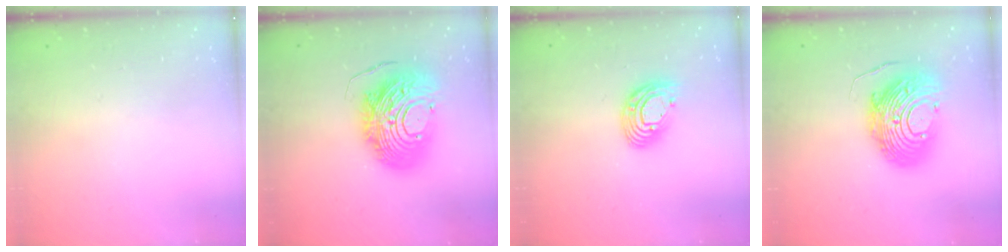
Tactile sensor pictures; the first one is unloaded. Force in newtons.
{"total": 17.9, "press": 17.8, "slide": 1.9}
{"total": 12.1, "press": 12.0, "slide": 1.2}
{"total": 14.6, "press": 14.6, "slide": 1.3}